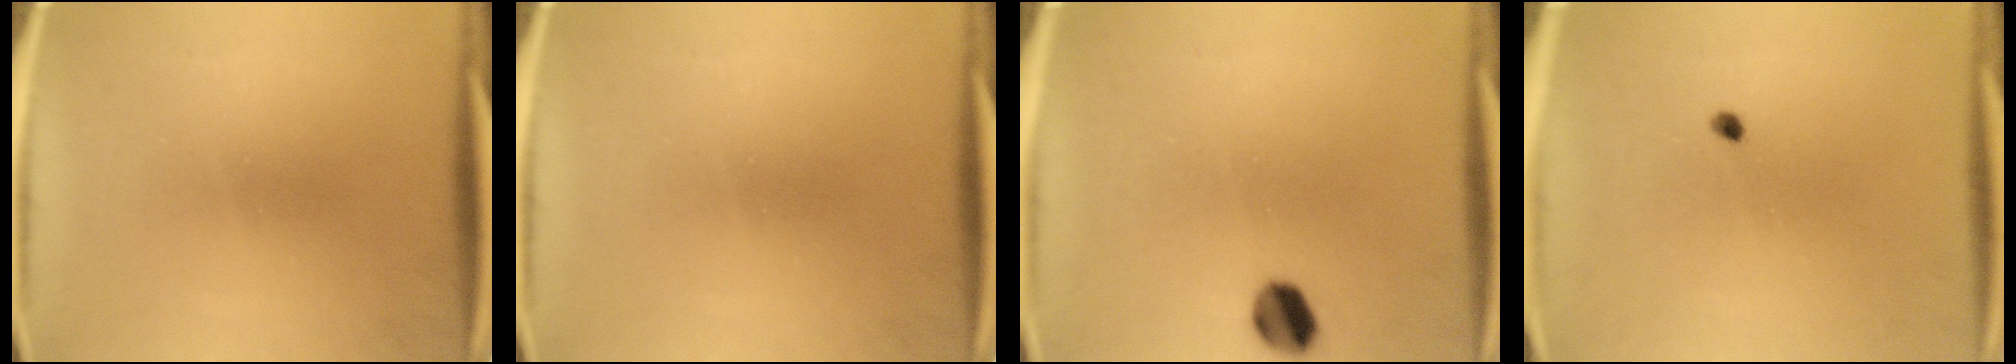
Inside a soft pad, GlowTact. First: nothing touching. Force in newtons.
{"total": 0.0}
{"total": 5.6}
{"total": 0.9}